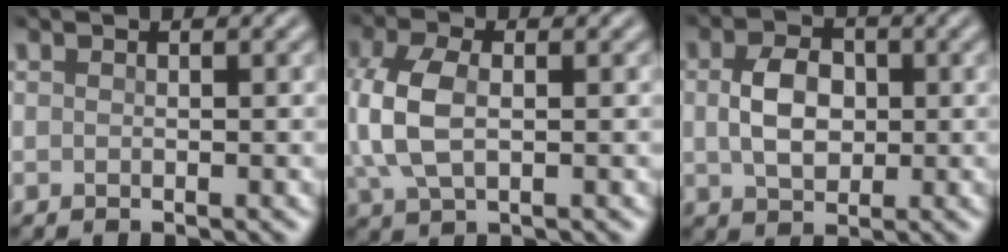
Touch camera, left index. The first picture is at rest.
{"total": 5.7, "force": [0.5, 3.3, 4.6], "torque": [-0.113, 0.005, 0.005]}
{"total": 4.4, "force": [0.3, 3.1, 3.2], "torque": [-0.068, 0.001, 0.002]}